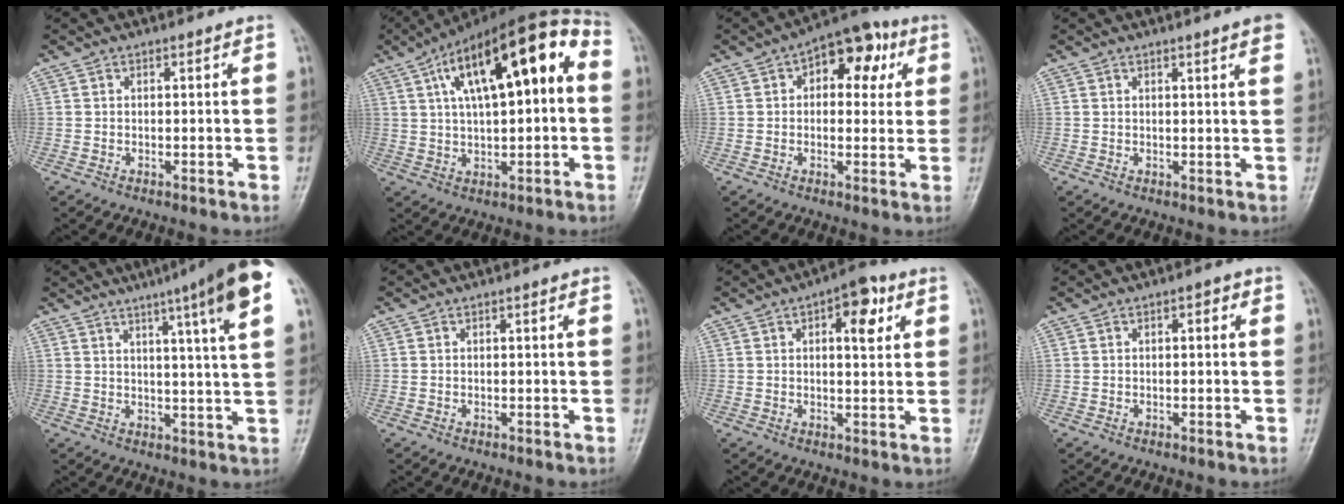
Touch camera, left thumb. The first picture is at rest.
{"total": 19.1, "force": [4.1, 7.2, 17.2], "torque": [-0.261, 0.042, 0.053]}
{"total": 11.4, "force": [3.7, 6.8, 8.4], "torque": [-0.067, 0.014, 0.043]}
{"total": 3.7, "force": [2.5, -0.2, 2.7], "torque": [-0.030, -0.003, 0.023]}
{"total": 14.6, "force": [7.8, 0.4, 12.4], "torque": [-0.172, -0.016, 0.090]}
{"total": 0.0}
{"total": 7.7, "force": [2.9, 3.5, 6.3], "torque": [-0.062, 0.001, 0.032]}
{"total": 1.5, "force": [0.4, 0.7, 1.3], "torque": [-0.012, 0.004, -0.002]}